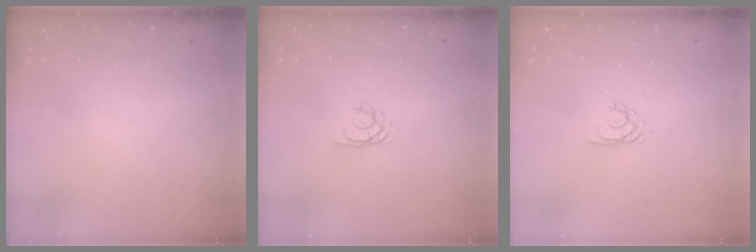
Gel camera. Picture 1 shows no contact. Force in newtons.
{"total": 2.2, "press": 2.2, "slide": 0.3}
{"total": 1.8, "press": 1.8, "slide": 0.2}